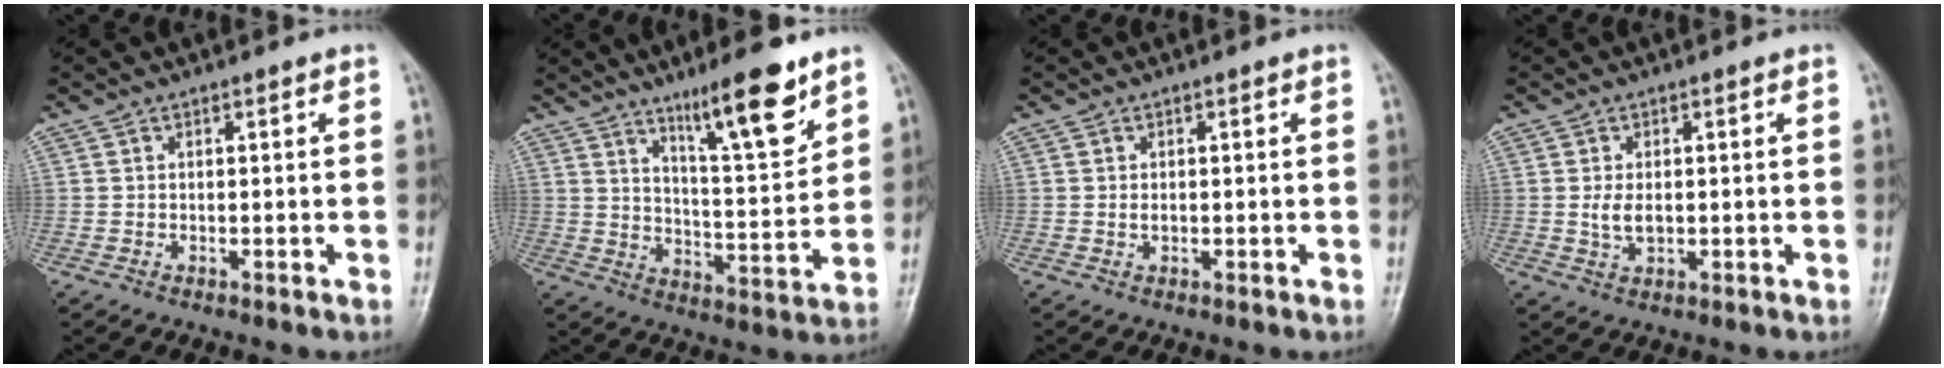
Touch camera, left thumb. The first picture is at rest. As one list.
[{"total": 13.0, "force": [8.7, 2.5, 9.4], "torque": [-0.130, -0.060, 0.145]}, {"total": 0.9, "force": [0.1, 0.6, 0.7], "torque": [-0.012, 0.000, 0.002]}, {"total": 3.3, "force": [0.1, 1.9, 2.7], "torque": [-0.052, -0.005, 0.005]}]